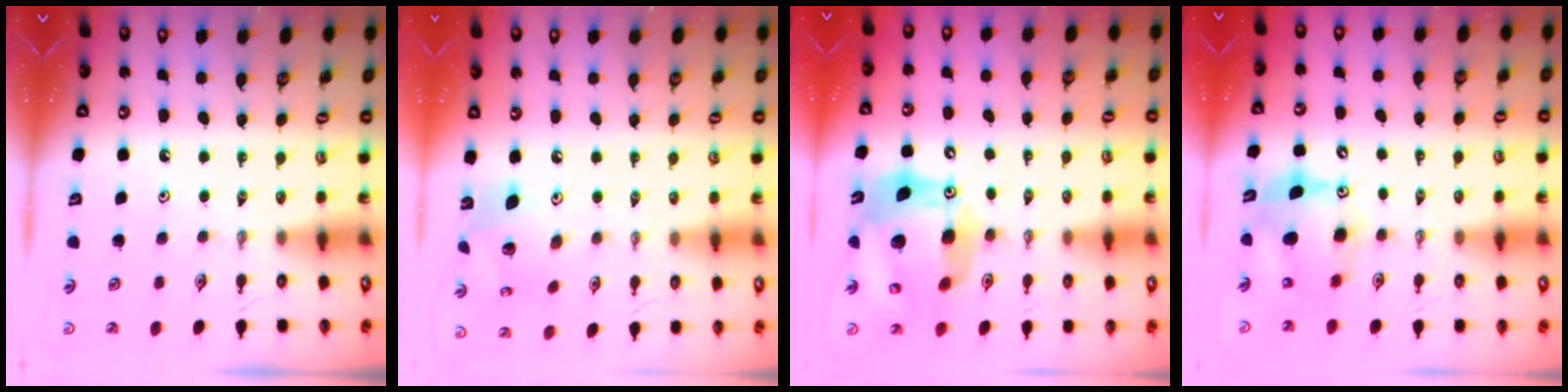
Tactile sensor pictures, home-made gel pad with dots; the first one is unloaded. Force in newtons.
{"total": 10.1, "press": 10.1, "slide": 0.9}
{"total": 19.2, "press": 19.0, "slide": 2.2}
{"total": 9.4, "press": 9.4, "slide": 0.7}